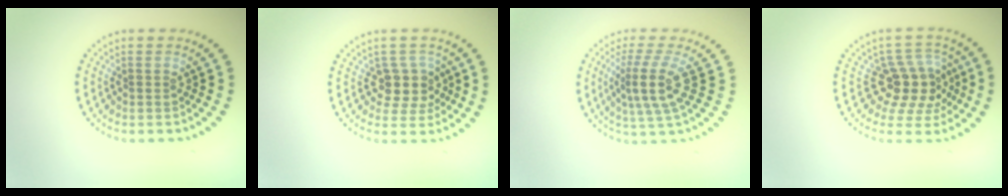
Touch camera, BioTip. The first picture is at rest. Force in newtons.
{"total": 2.8, "press": 2.4, "slide": 1.5}
{"total": 3.8, "press": 3.1, "slide": 2.2}
{"total": 4.3, "press": 3.7, "slide": 2.1}